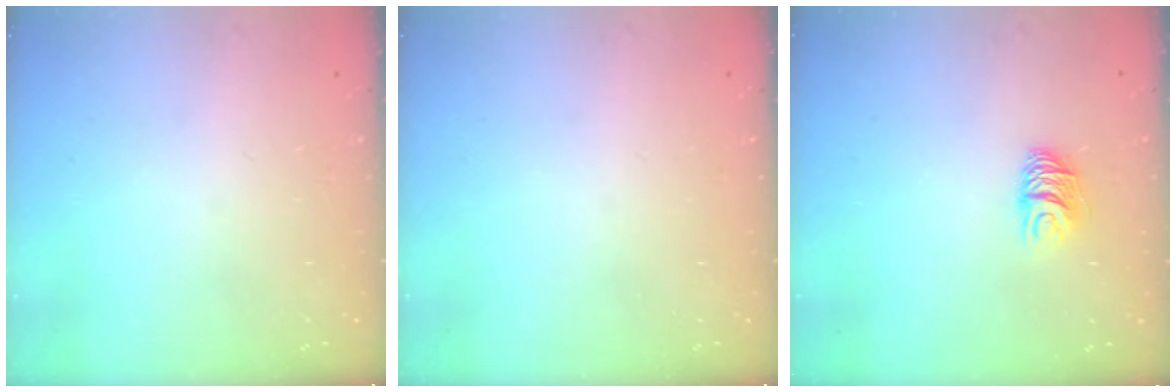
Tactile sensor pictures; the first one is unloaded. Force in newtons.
{"total": 0.0}
{"total": 6.1, "press": 6.1, "slide": 0.6}